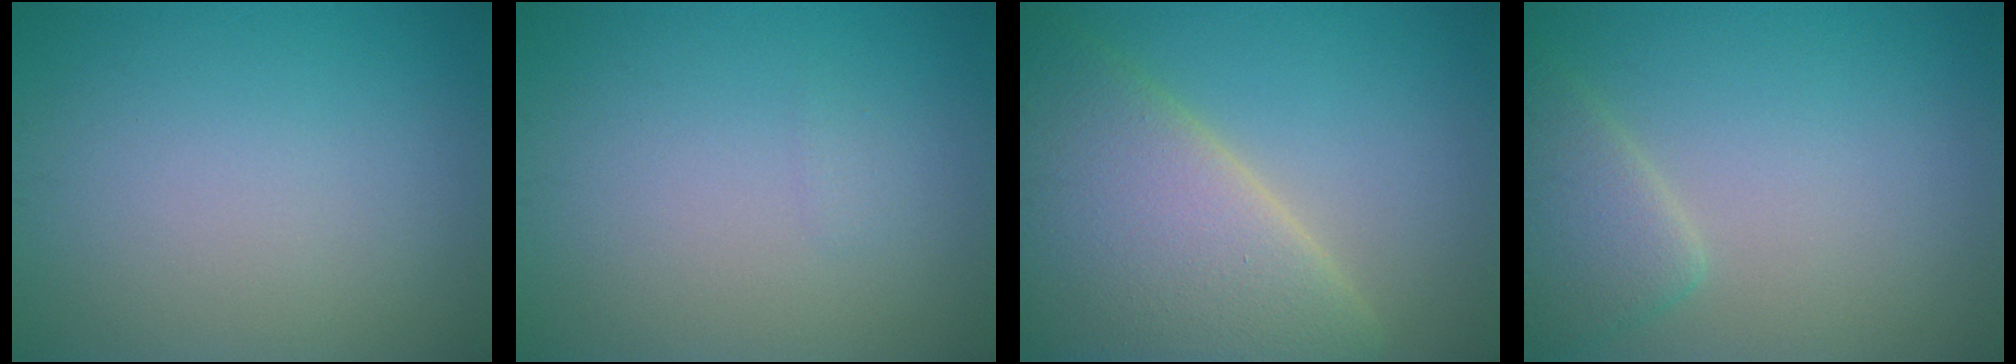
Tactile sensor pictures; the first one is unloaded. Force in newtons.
{"total": 0.5, "press": 0.5, "slide": 0.0}
{"total": 10.8, "press": 10.8, "slide": 0.8}
{"total": 3.3, "press": 3.3, "slide": 0.2}